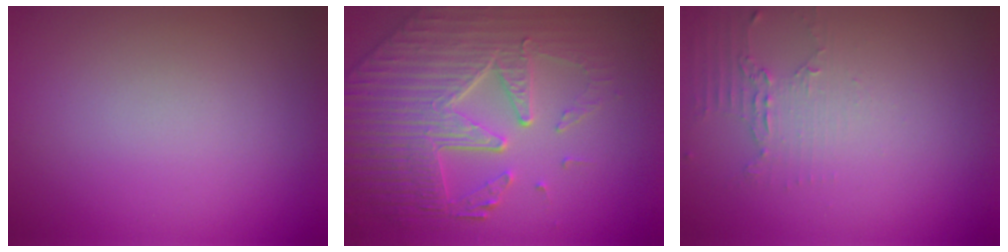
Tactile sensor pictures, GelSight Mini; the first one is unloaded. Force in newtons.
{"total": 8.2, "press": 5.9, "slide": 5.6}
{"total": 2.2, "press": 1.6, "slide": 1.5}